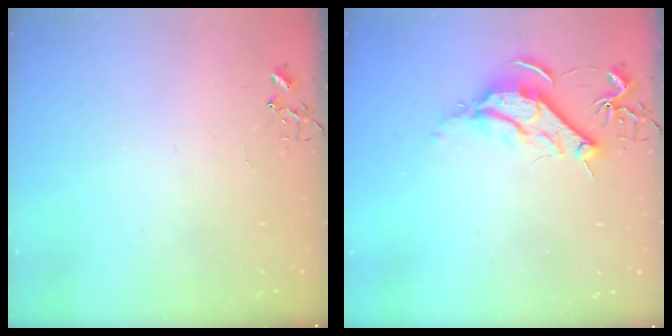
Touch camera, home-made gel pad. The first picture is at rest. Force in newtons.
{"total": 9.8, "press": 9.8, "slide": 0.5}